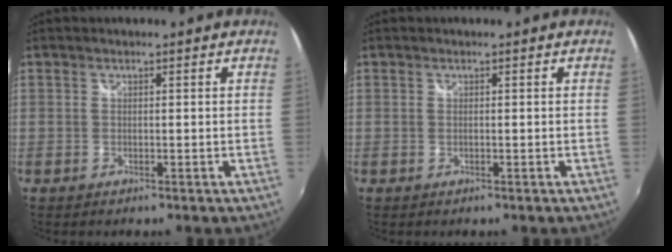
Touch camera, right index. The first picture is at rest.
{"total": 0.0}